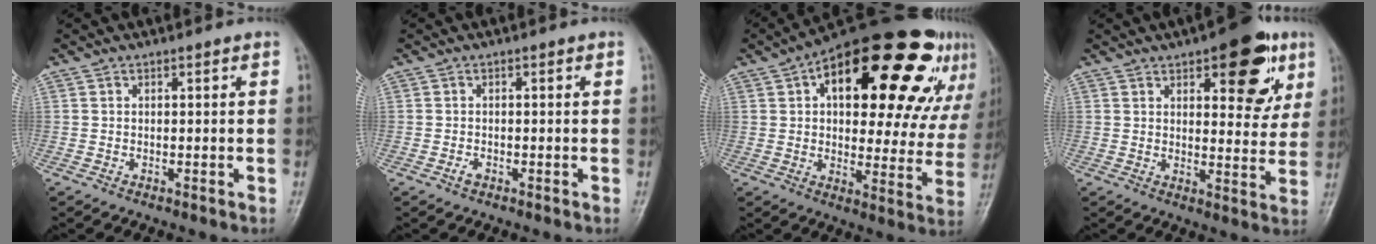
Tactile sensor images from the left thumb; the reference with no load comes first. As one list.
[{"total": 1.1, "force": [-0.6, 0.7, 0.7], "torque": [-0.011, 0.001, -0.013]}, {"total": 30.1, "force": [13.4, 13.9, 23.1], "torque": [-0.282, 0.021, 0.189]}, {"total": 13.7, "force": [6.7, 5.9, 10.4], "torque": [-0.087, -0.024, 0.082]}]